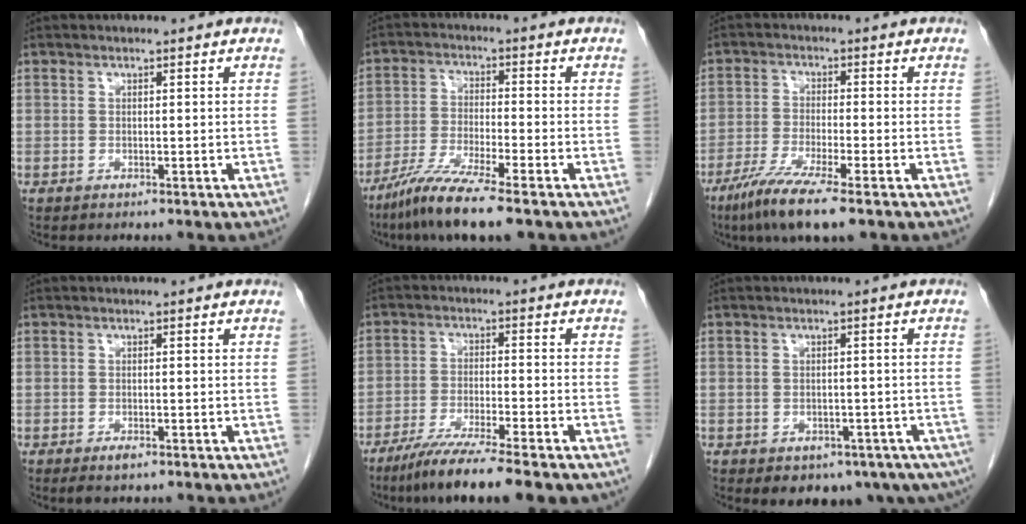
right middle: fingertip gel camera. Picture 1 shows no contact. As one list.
[{"total": 9.3, "force": [-6.8, -0.2, 6.3], "torque": [-0.123, -0.030, -0.126]}, {"total": 8.6, "force": [-5.7, 0.0, 6.4], "torque": [-0.120, -0.025, -0.101]}, {"total": 1.5, "force": [-0.9, 0.4, 1.1], "torque": [-0.019, -0.002, -0.011]}, {"total": 10.8, "force": [-8.2, 0.4, 7.0], "torque": [-0.111, -0.027, -0.132]}, {"total": 11.6, "force": [-7.0, 7.1, 6.0], "torque": [-0.083, -0.006, -0.080]}]